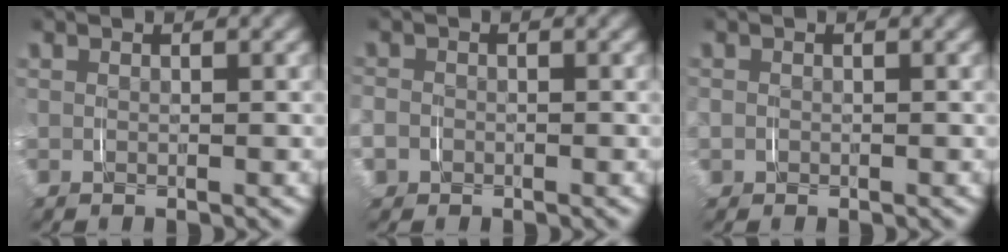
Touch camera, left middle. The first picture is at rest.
{"total": 2.7, "force": [-0.7, 2.6, 0.6], "torque": [-0.030, -0.008, -0.016]}
{"total": 1.6, "force": [-0.2, 1.5, 0.4], "torque": [-0.019, -0.002, -0.006]}